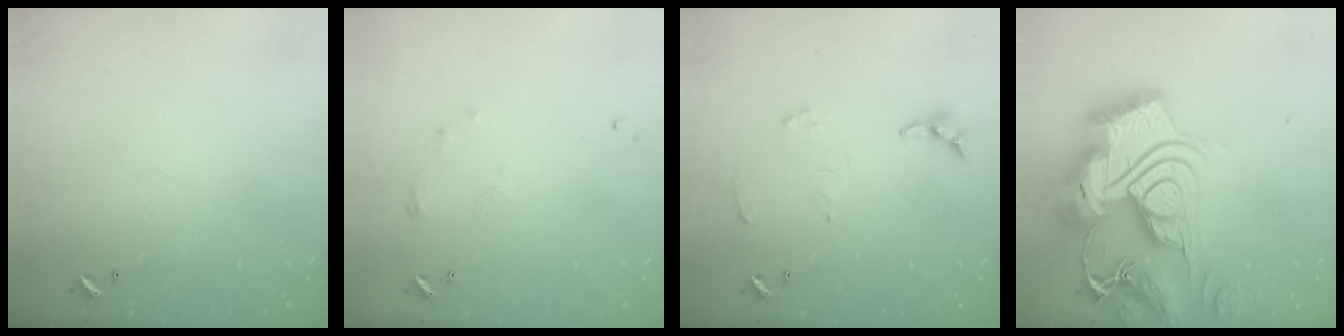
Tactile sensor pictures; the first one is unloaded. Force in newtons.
{"total": 6.3, "press": 6.3, "slide": 0.9}
{"total": 6.2, "press": 6.2, "slide": 0.5}
{"total": 0.6, "press": 0.6, "slide": 0.0}